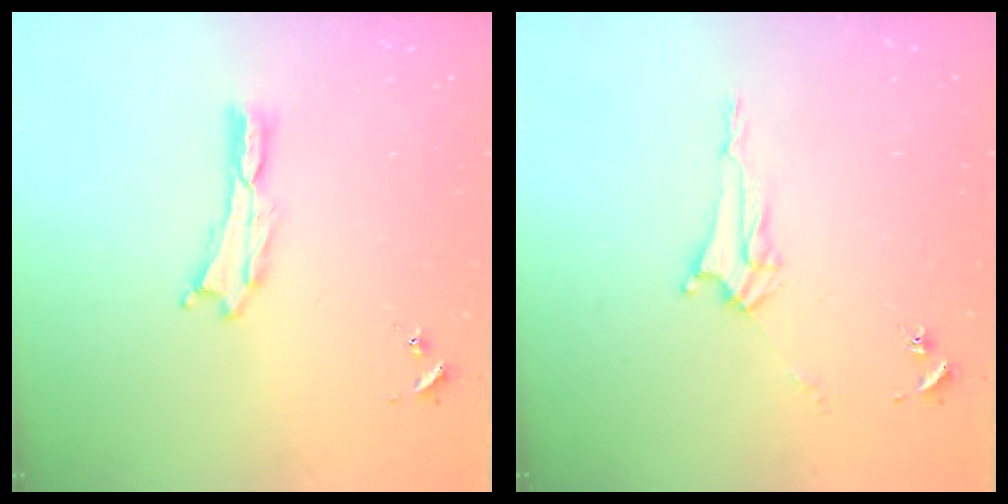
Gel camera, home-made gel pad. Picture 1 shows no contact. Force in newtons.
{"total": 3.0, "press": 3.0, "slide": 0.3}